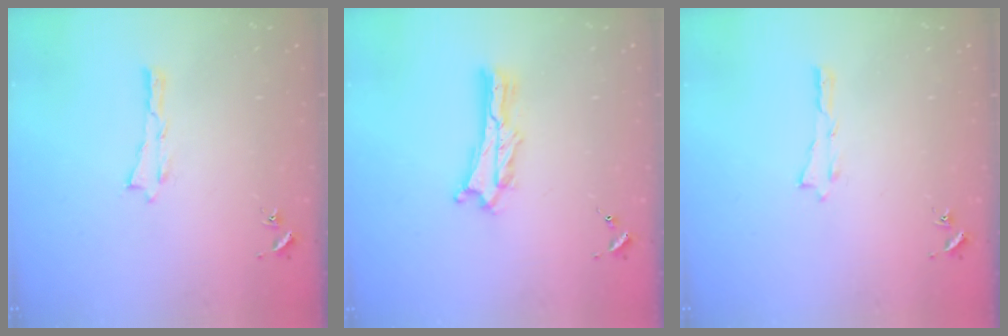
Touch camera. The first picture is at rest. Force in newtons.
{"total": 2.7, "press": 2.7, "slide": 0.3}
{"total": 0.0}